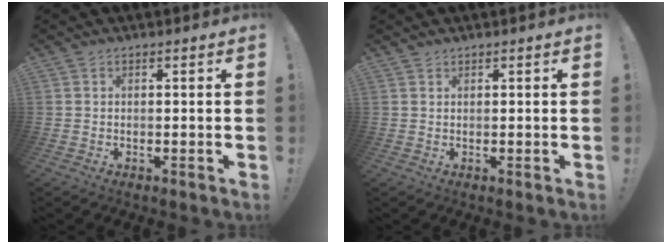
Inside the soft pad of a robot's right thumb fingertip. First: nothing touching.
{"total": 0.9, "force": [0.9, 0.1, 0.0], "torque": [0.007, -0.005, 0.016]}